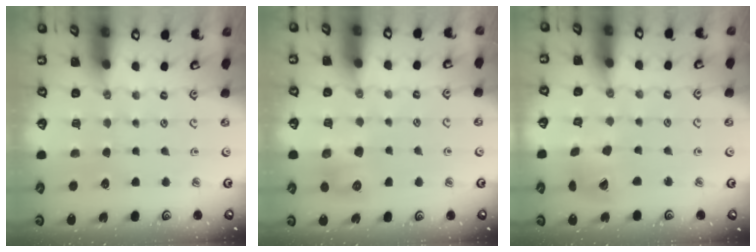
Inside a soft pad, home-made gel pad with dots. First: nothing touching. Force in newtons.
{"total": 7.1, "press": 7.1, "slide": 0.1}
{"total": 11.0, "press": 10.9, "slide": 1.5}